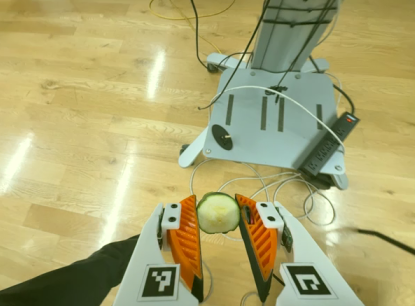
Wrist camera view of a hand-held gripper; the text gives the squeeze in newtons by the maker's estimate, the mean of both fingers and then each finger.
{"total": 7.2, "left": 7.0, "right": 7.4}